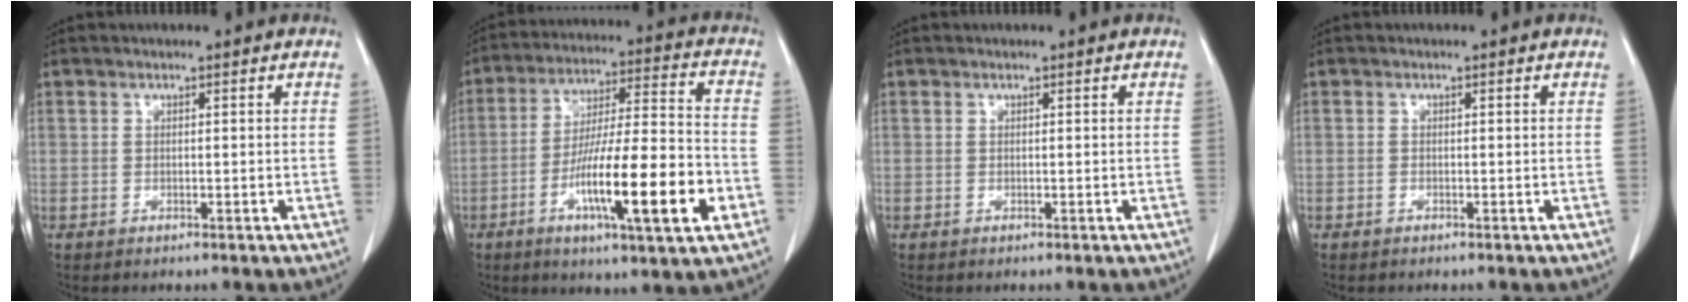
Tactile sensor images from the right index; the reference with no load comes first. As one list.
[{"total": 18.1, "force": [-6.4, 1.5, 16.9], "torque": [-0.280, -0.009, -0.102]}, {"total": 0.0}, {"total": 0.0}]